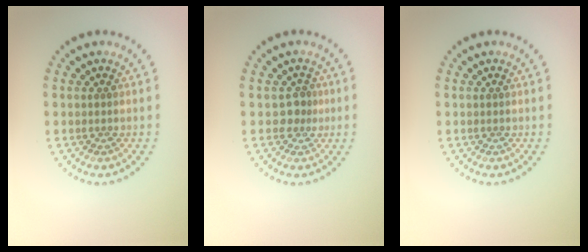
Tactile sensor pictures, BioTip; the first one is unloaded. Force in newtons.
{"total": 1.6, "press": 1.2, "slide": 1.1}
{"total": 0.0}